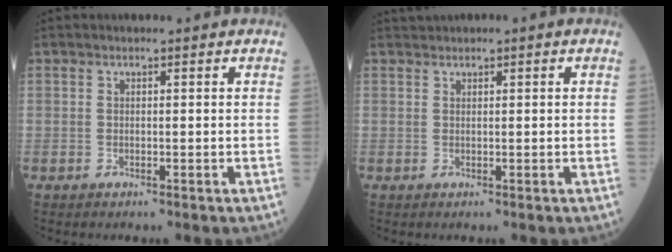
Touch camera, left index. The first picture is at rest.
{"total": 0.7, "force": [0.6, 0.1, 0.4], "torque": [-0.012, 0.021, 0.016]}